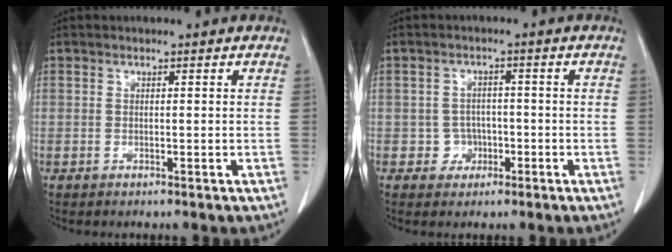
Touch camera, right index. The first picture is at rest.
{"total": 3.0, "force": [-1.0, 2.8, 0.2], "torque": [0.009, 0.013, -0.014]}